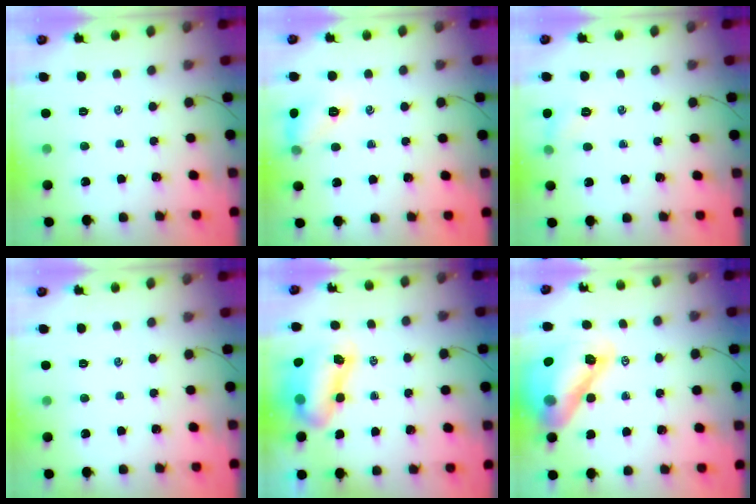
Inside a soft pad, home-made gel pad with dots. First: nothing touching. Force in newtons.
{"total": 10.4, "press": 10.4, "slide": 0.6}
{"total": 6.0, "press": 5.7, "slide": 1.8}
{"total": 0.0}
{"total": 8.9, "press": 8.6, "slide": 2.2}
{"total": 18.0, "press": 17.2, "slide": 5.2}